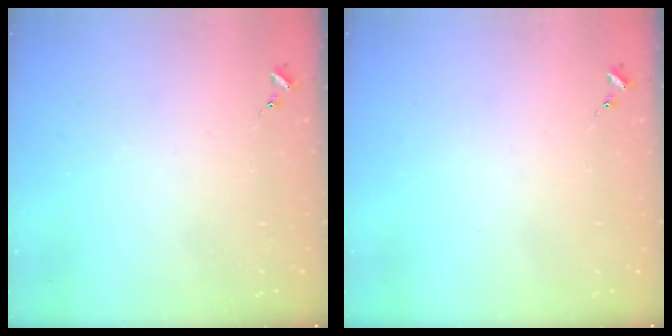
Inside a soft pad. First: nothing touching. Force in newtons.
{"total": 0.0}